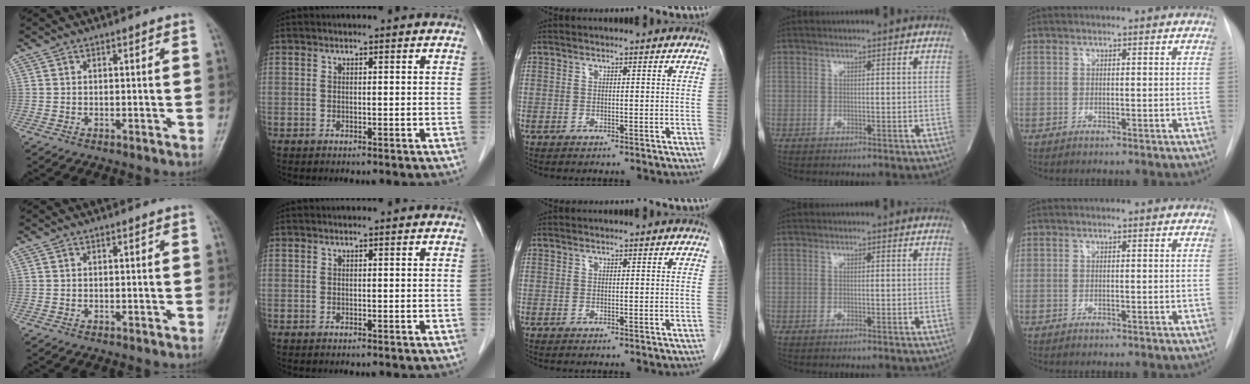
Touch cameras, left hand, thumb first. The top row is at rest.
{}